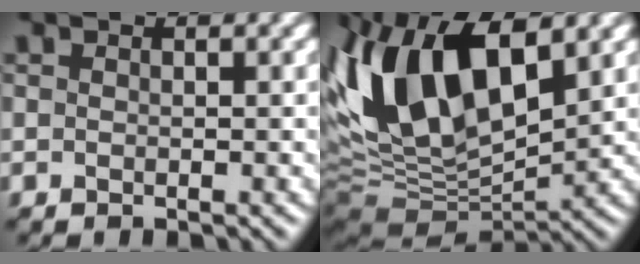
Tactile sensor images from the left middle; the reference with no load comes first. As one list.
[{"total": 13.2, "force": [3.5, 6.8, 10.8], "torque": [-0.205, 0.013, 0.053]}]